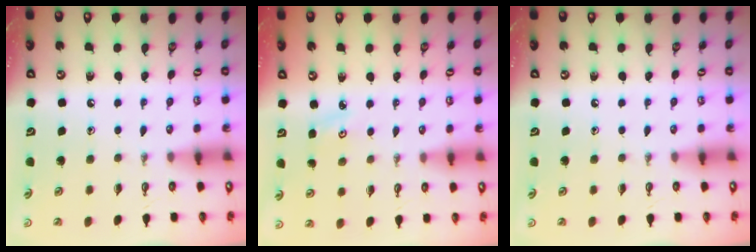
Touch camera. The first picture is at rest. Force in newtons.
{"total": 2.7, "press": 2.6, "slide": 0.4}
{"total": 0.0}